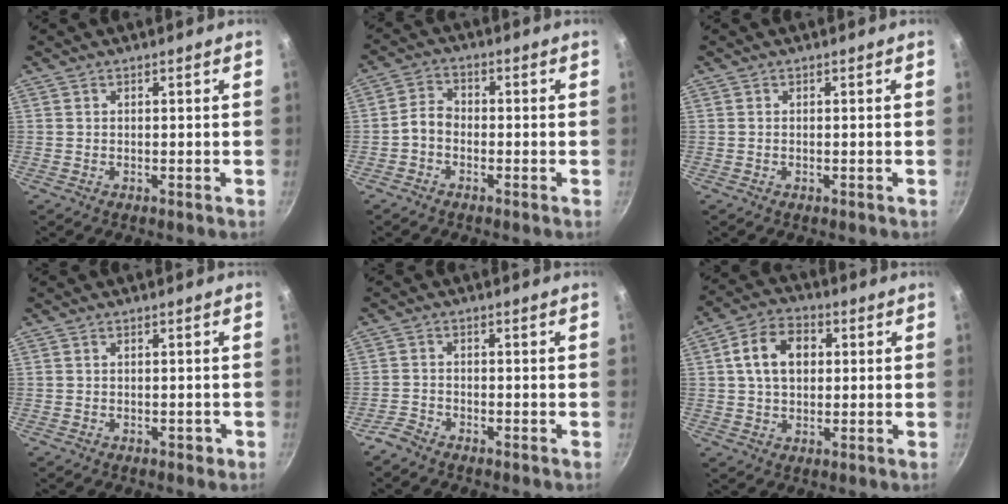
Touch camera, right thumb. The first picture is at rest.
{"total": 3.7, "force": [-1.6, 2.6, 2.1], "torque": [-0.038, 0.028, -0.038]}
{"total": 0.0}
{"total": 1.1, "force": [-0.5, 0.8, 0.6], "torque": [0.000, 0.011, -0.002]}
{"total": 2.6, "force": [-2.3, 1.0, 0.8], "torque": [-0.026, 0.020, -0.051]}
{"total": 10.2, "force": [1.9, 7.2, 7.0], "torque": [-0.099, 0.017, 0.021]}